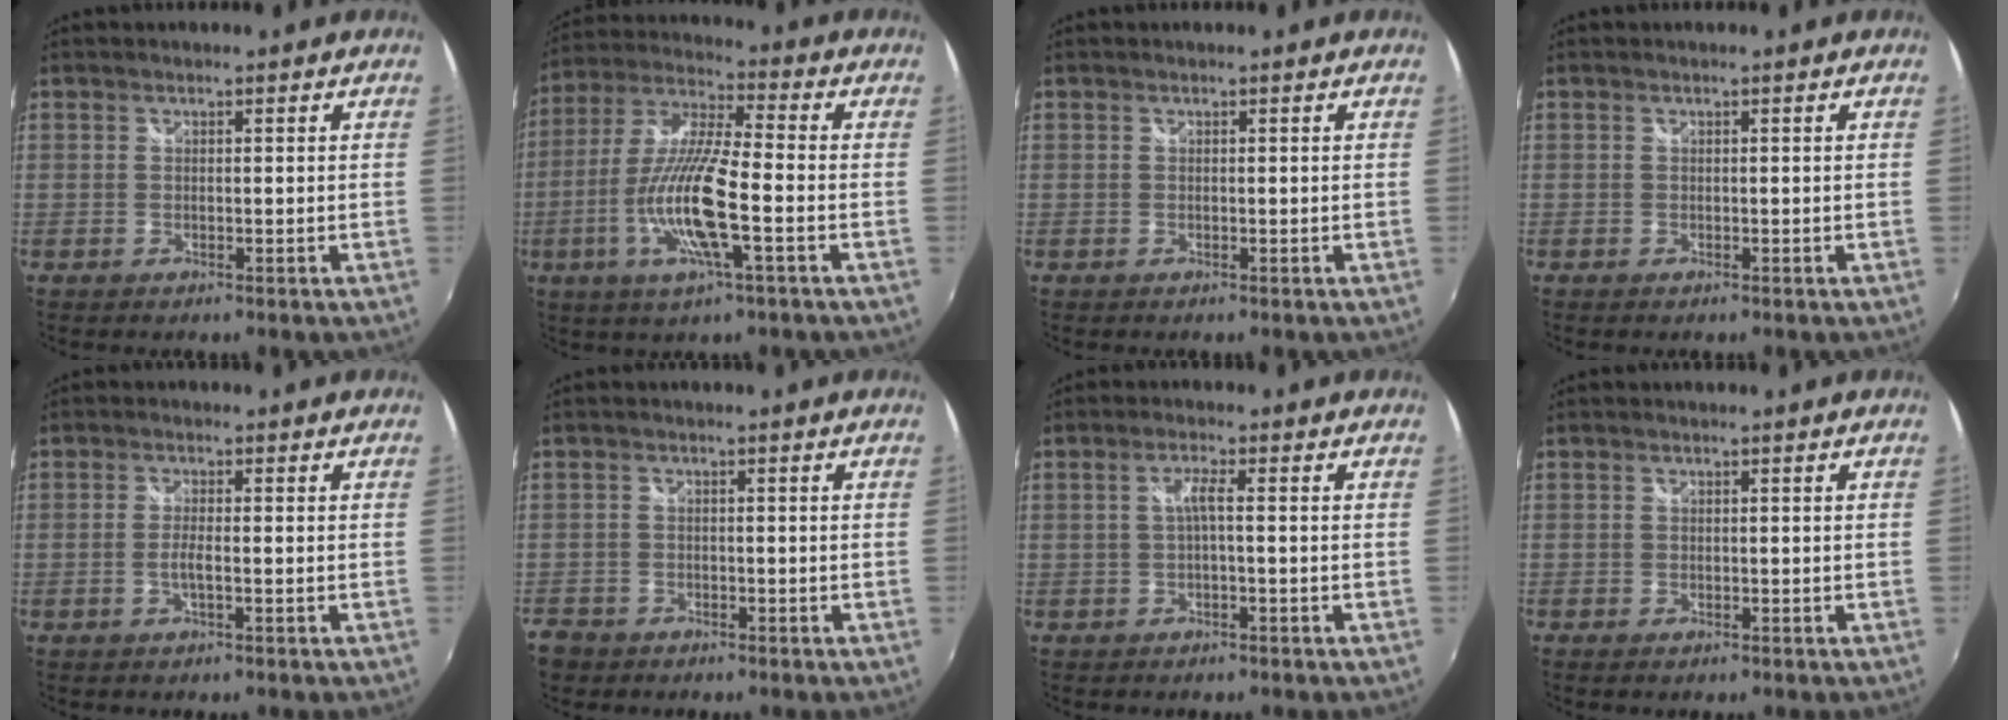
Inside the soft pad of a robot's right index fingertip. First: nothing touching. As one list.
[{"total": 15.1, "force": [-4.8, 2.1, 14.2], "torque": [-0.290, -0.014, -0.092]}, {"total": 0.0}, {"total": 0.0}, {"total": 2.0, "force": [-0.8, 0.0, 1.8], "torque": [-0.037, -0.003, -0.016]}, {"total": 4.4, "force": [-2.7, 3.4, 0.8], "torque": [-0.032, 0.002, -0.052]}, {"total": 2.2, "force": [-0.4, 0.0, 2.2], "torque": [-0.042, 0.003, -0.008]}, {"total": 0.9, "force": [-0.6, 0.6, 0.3], "torque": [-0.008, -0.004, -0.014]}]